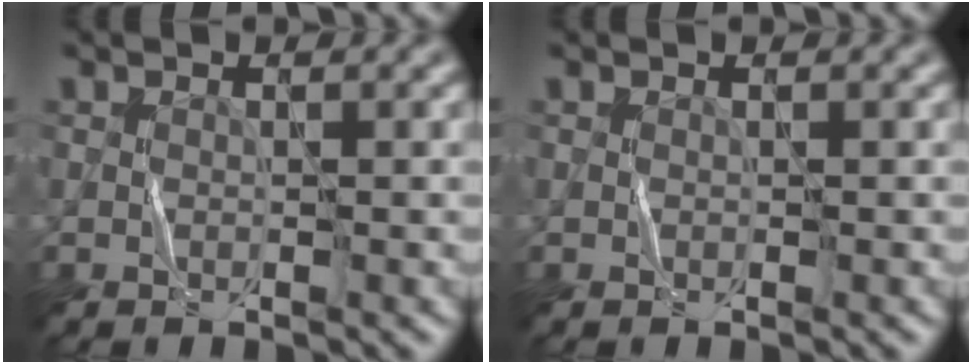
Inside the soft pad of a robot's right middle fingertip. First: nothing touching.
{"total": 0.0}